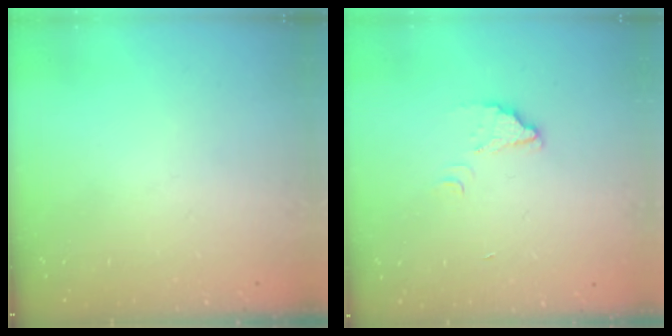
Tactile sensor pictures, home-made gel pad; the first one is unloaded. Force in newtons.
{"total": 2.1, "press": 2.1, "slide": 0.1}